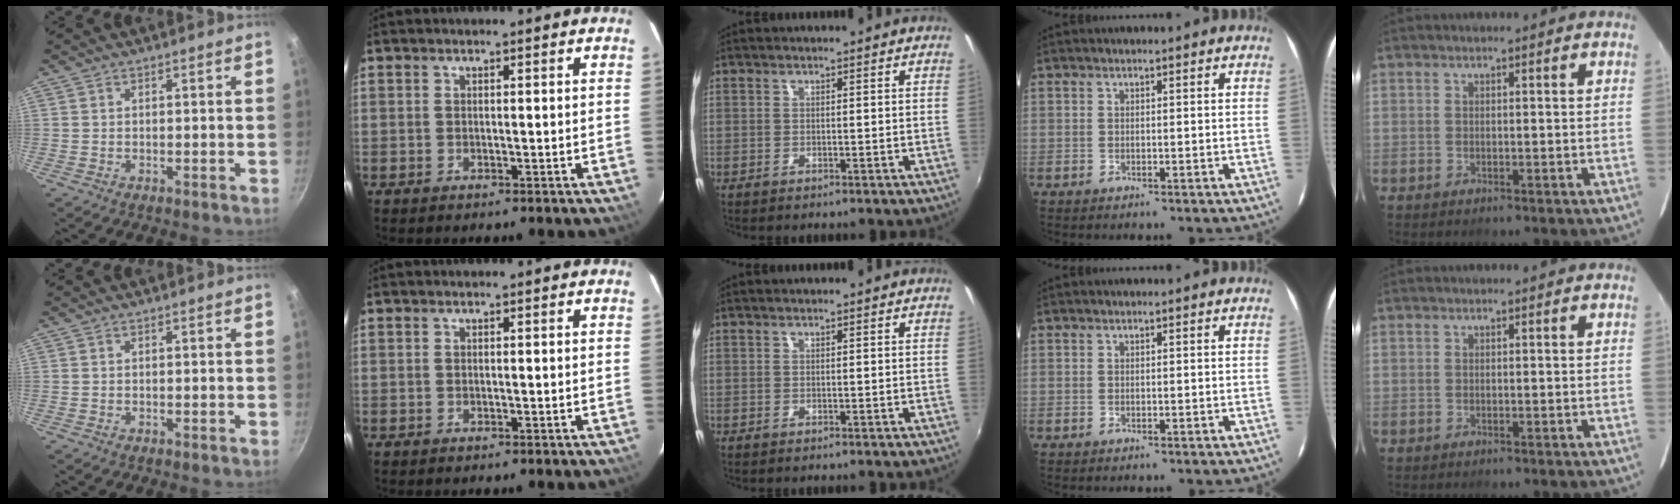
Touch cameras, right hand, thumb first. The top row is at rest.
{}